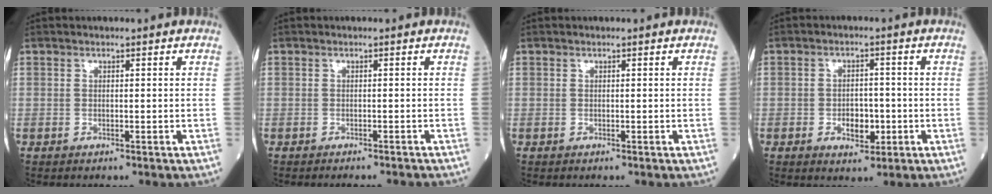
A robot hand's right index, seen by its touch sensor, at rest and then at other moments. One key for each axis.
{"total": 4.3, "fx": -4.1, "fy": 0.2, "fz": 1.3, "tx": -0.014, "ty": -0.016, "tz": -0.044}
{"total": 0.0}
{"total": 4.4, "fx": -1.4, "fy": 2.4, "fz": 3.4, "tx": -0.050, "ty": 0.002, "tz": -0.017}